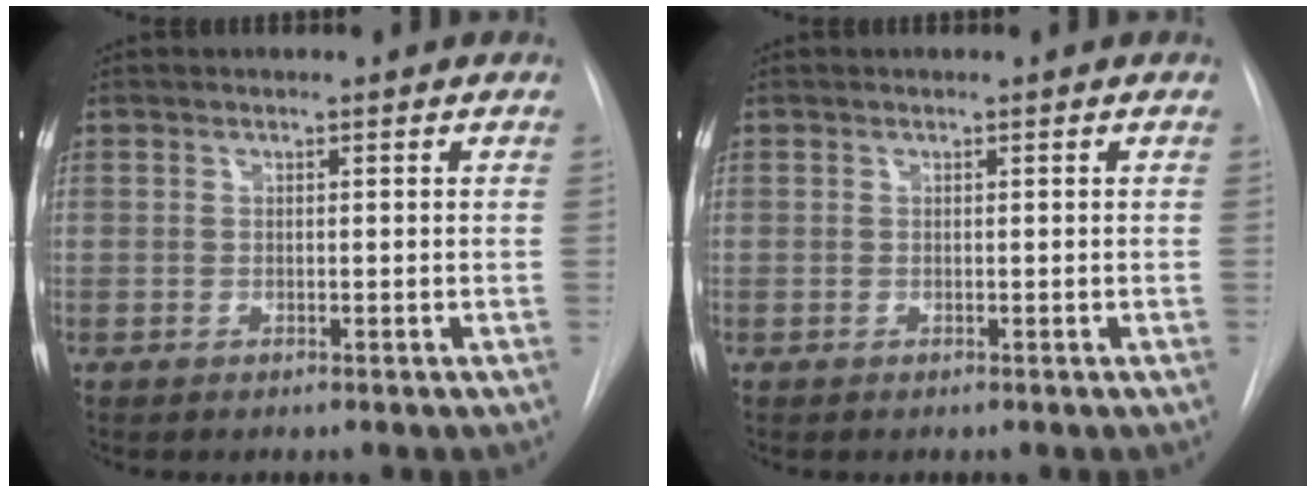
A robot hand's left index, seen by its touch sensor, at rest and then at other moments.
{"total": 0.0}